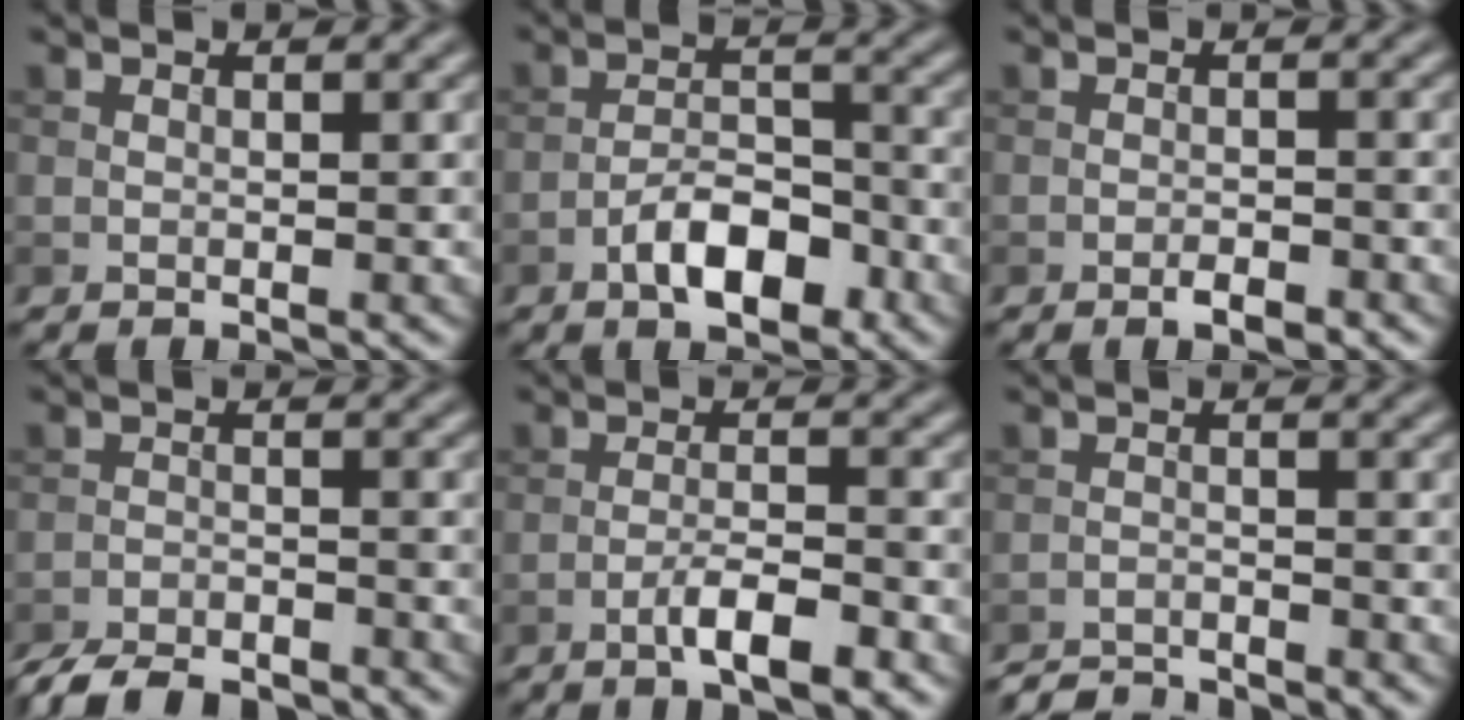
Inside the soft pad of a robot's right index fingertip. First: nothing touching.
{"total": 5.0, "force": [-2.7, 2.2, 3.6], "torque": [-0.052, 0.010, -0.047]}
{"total": 1.5, "force": [-1.0, 0.4, 1.1], "torque": [-0.016, 0.000, -0.016]}
{"total": 5.6, "force": [-5.1, 1.4, 1.9], "torque": [-0.029, -0.013, -0.094]}
{"total": 3.7, "force": [-2.1, 0.8, 2.9], "torque": [-0.055, 0.006, -0.041]}
{"total": 3.0, "force": [-3.0, 0.3, 0.4], "torque": [-0.002, -0.002, -0.059]}